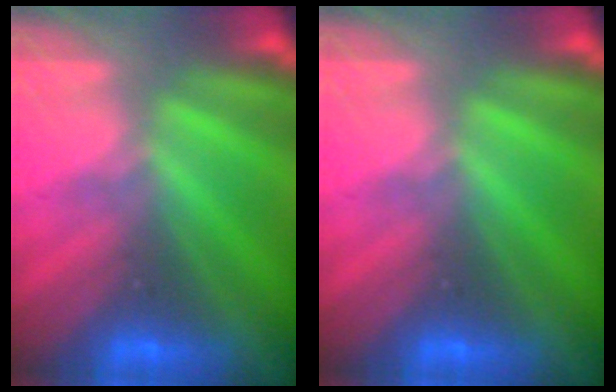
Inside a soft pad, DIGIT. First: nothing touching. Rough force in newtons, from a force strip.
{"total": 0.0}